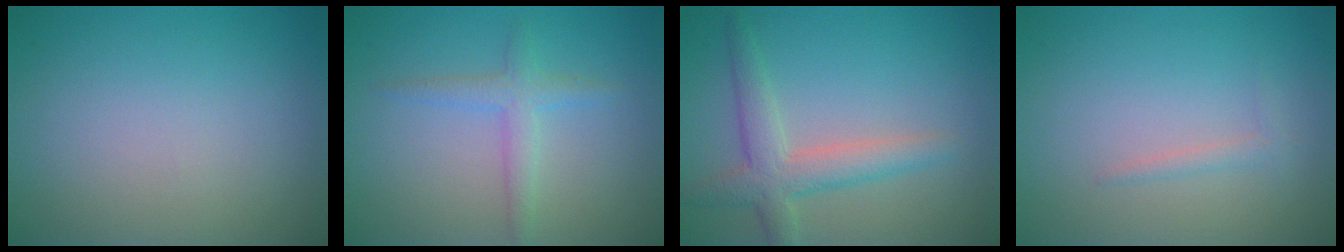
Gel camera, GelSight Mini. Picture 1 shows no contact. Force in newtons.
{"total": 2.2, "press": 2.2, "slide": 0.0}
{"total": 3.9, "press": 3.9, "slide": 0.2}
{"total": 1.0, "press": 1.0, "slide": 0.1}